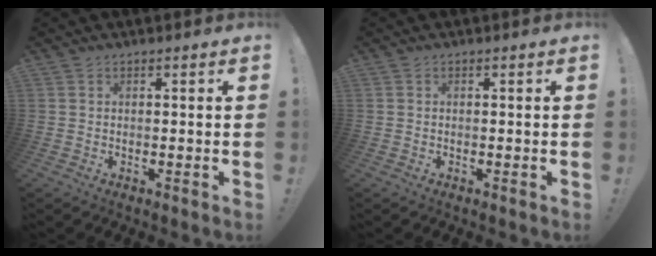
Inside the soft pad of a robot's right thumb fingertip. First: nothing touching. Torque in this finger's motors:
{"motor_torque": [-0.13, -0.09, -0.17, 0.06, 0.03]}